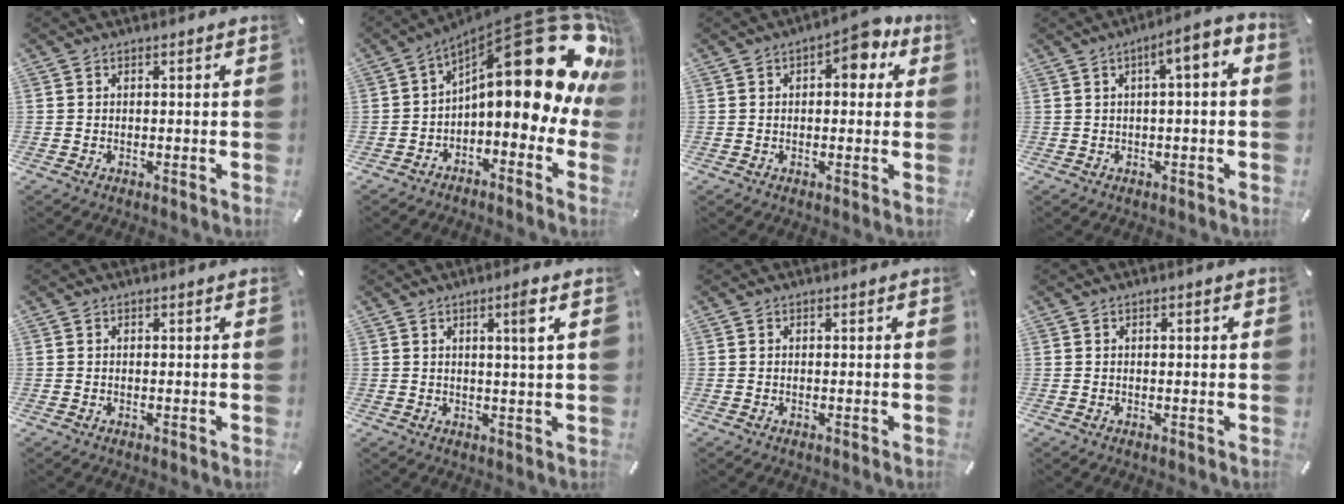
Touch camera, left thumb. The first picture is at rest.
{"total": 27.6, "force": [8.8, 11.5, 23.5], "torque": [-0.293, -0.078, 0.157]}
{"total": 7.0, "force": [2.7, 3.7, 5.3], "torque": [-0.062, -0.011, 0.037]}
{"total": 5.9, "force": [1.4, 1.3, 5.6], "torque": [-0.082, -0.013, 0.017]}
{"total": 0.0}
{"total": 4.3, "force": [1.7, -0.1, 4.0], "torque": [-0.064, -0.008, 0.021]}
{"total": 0.0}
{"total": 0.8, "force": [0.2, 0.2, 0.8], "torque": [-0.014, 0.002, 0.002]}